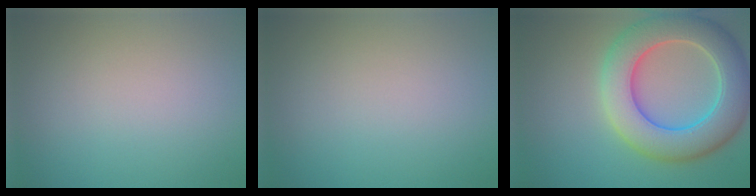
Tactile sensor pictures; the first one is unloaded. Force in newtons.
{"total": 0.0}
{"total": 9.6, "press": 9.6, "slide": 0.4}